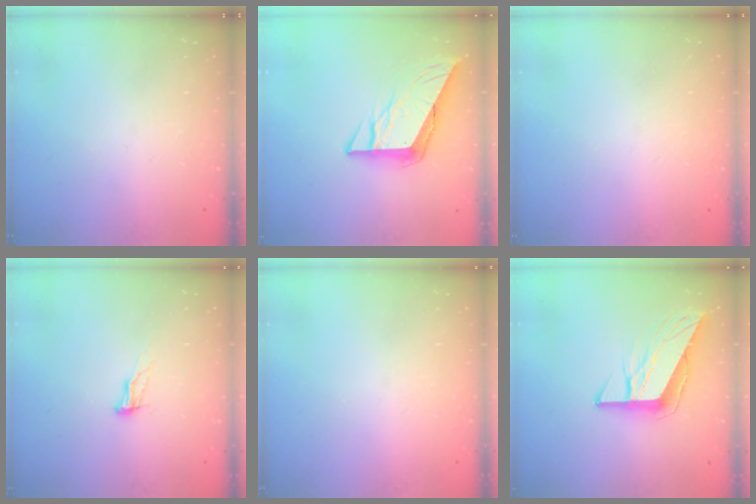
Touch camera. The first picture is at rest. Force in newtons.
{"total": 9.8, "press": 9.8, "slide": 0.6}
{"total": 1.6, "press": 1.6, "slide": 0.0}
{"total": 7.9, "press": 7.6, "slide": 2.2}
{"total": 1.6, "press": 1.6, "slide": 0.0}
{"total": 9.9, "press": 9.9, "slide": 0.9}